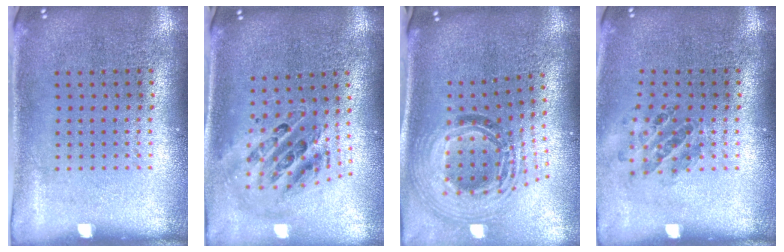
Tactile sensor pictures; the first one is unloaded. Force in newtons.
{"total": 1.4, "press": 1.2, "slide": 0.6}
{"total": 2.1, "press": 1.6, "slide": 1.2}
{"total": 0.8, "press": 0.8, "slide": 0.1}